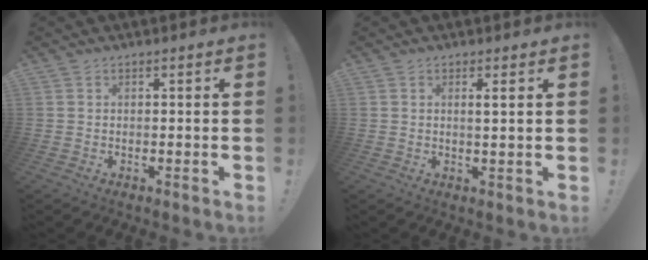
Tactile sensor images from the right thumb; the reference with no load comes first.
{"total": 2.3, "force": [0.9, -0.1, 2.2], "torque": [-0.037, -0.005, 0.011]}